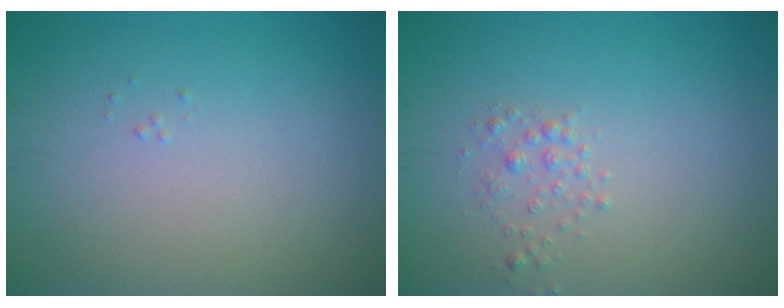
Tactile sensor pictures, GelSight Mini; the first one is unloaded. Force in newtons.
{"total": 1.1, "press": 1.1, "slide": 0.1}